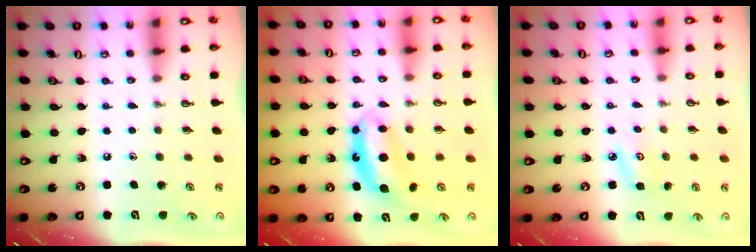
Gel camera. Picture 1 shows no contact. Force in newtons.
{"total": 7.2, "press": 7.2, "slide": 0.2}
{"total": 5.2, "press": 5.1, "slide": 0.6}